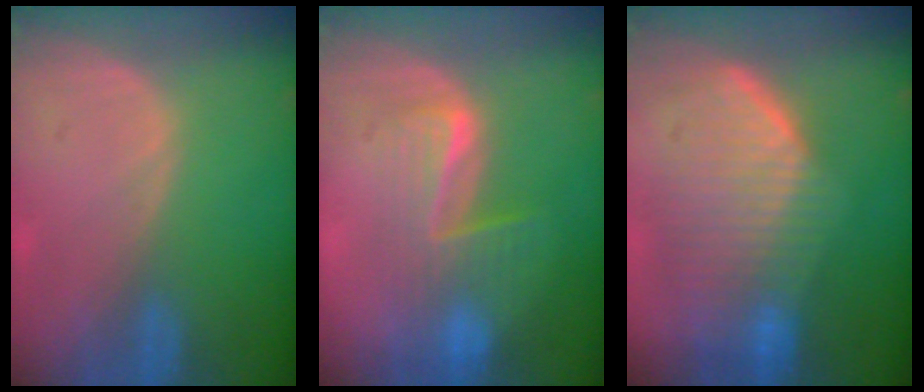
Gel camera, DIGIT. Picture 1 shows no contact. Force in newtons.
{"total": 6.5, "press": 6.3, "slide": 1.3}
{"total": 10.3, "press": 9.1, "slide": 4.8}